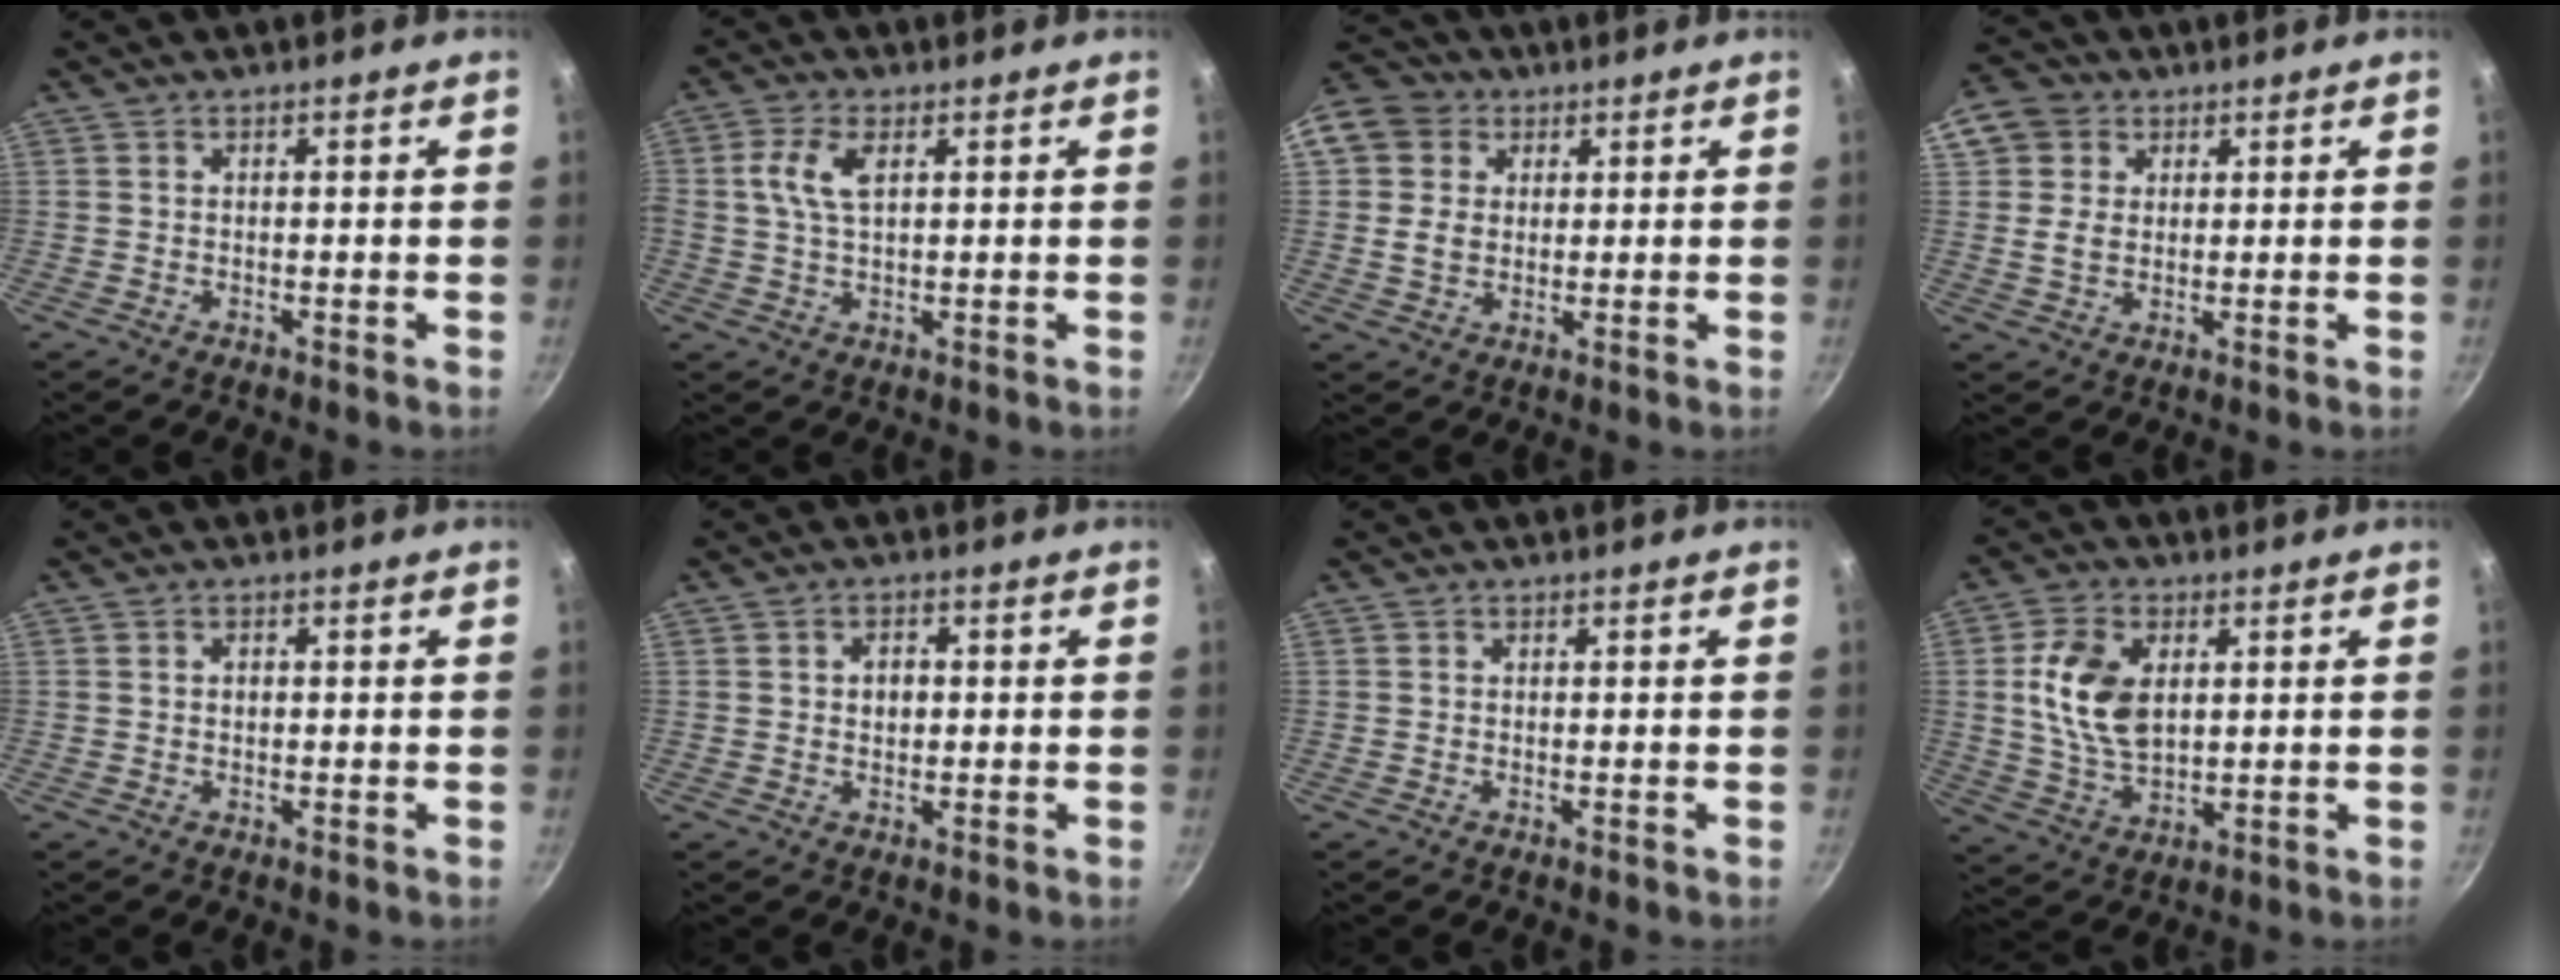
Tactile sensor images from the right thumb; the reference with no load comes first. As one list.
[{"total": 6.0, "force": [1.6, 3.2, 4.8], "torque": [-0.094, 0.005, 0.029]}, {"total": 11.0, "force": [3.4, 9.3, 4.8], "torque": [-0.079, 0.010, 0.051]}, {"total": 7.5, "force": [2.4, 6.3, 3.3], "torque": [-0.035, 0.000, 0.034]}, {"total": 1.0, "force": [0.2, 0.8, 0.6], "torque": [-0.009, 0.003, 0.004]}, {"total": 3.0, "force": [0.4, 2.2, 1.9], "torque": [-0.018, 0.002, 0.005]}, {"total": 0.0}, {"total": 11.8, "force": [2.3, 7.4, 8.9], "torque": [-0.156, -0.011, 0.049]}]